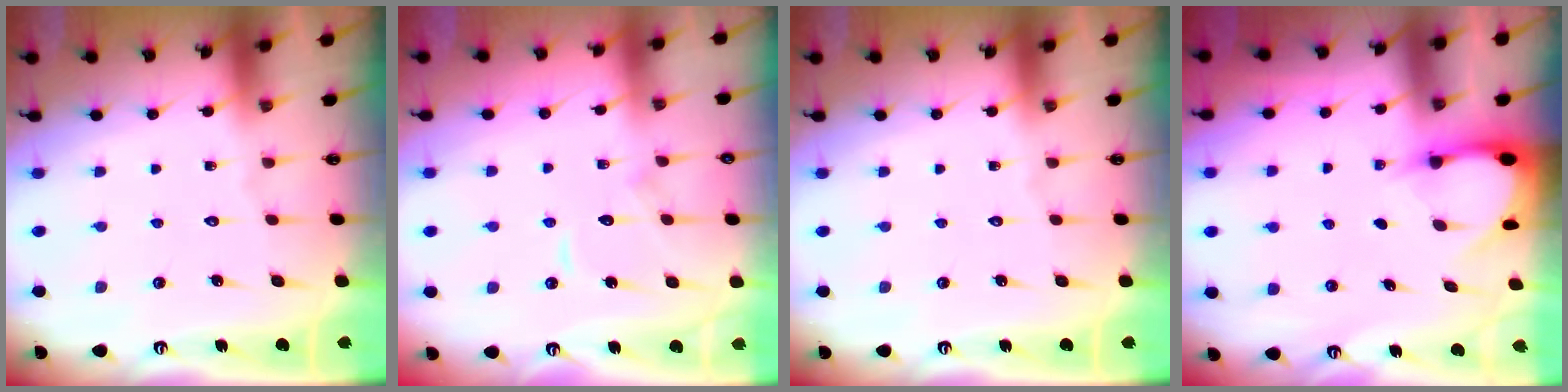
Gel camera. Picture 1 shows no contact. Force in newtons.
{"total": 6.8, "press": 6.7, "slide": 0.7}
{"total": 0.0}
{"total": 2.9, "press": 2.9, "slide": 0.3}